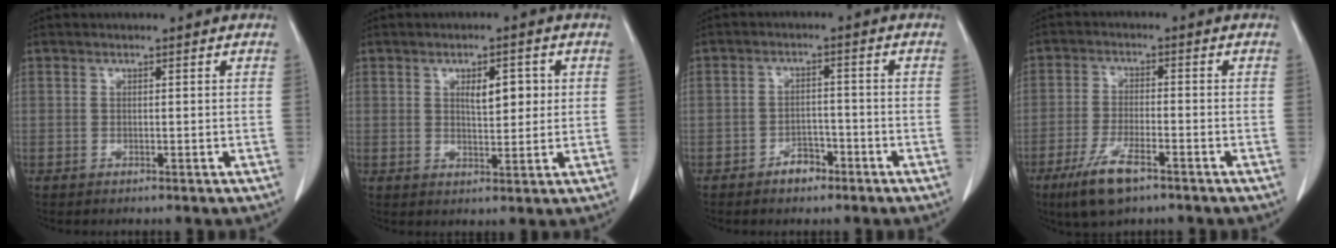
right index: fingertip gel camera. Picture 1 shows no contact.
{"total": 4.7, "force": [1.3, 1.8, 4.1], "torque": [-0.063, 0.003, 0.022]}
{"total": 3.4, "force": [-2.3, 2.0, 1.5], "torque": [-0.018, 0.008, -0.033]}
{"total": 7.7, "force": [-4.9, 1.8, 5.7], "torque": [-0.117, -0.014, -0.085]}